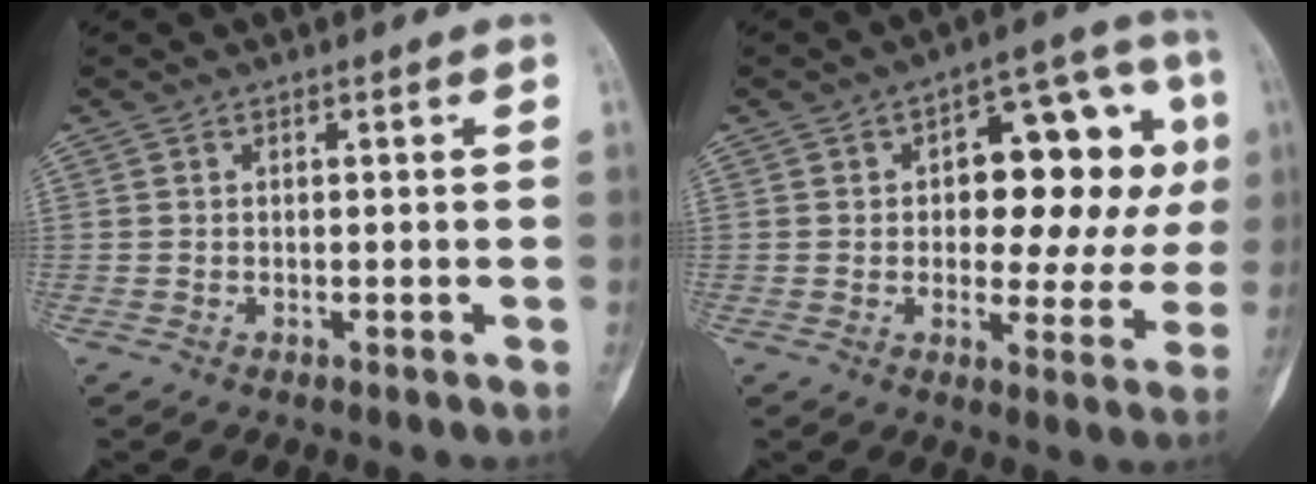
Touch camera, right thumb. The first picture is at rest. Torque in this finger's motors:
{"motor_torque": [0.70, 2.68, 0.42, -0.25, 0.21]}